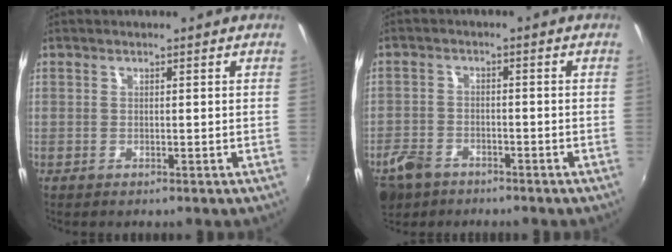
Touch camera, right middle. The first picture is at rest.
{"total": 7.6, "force": [-5.1, 4.7, 3.1], "torque": [-0.091, 0.001, -0.090]}